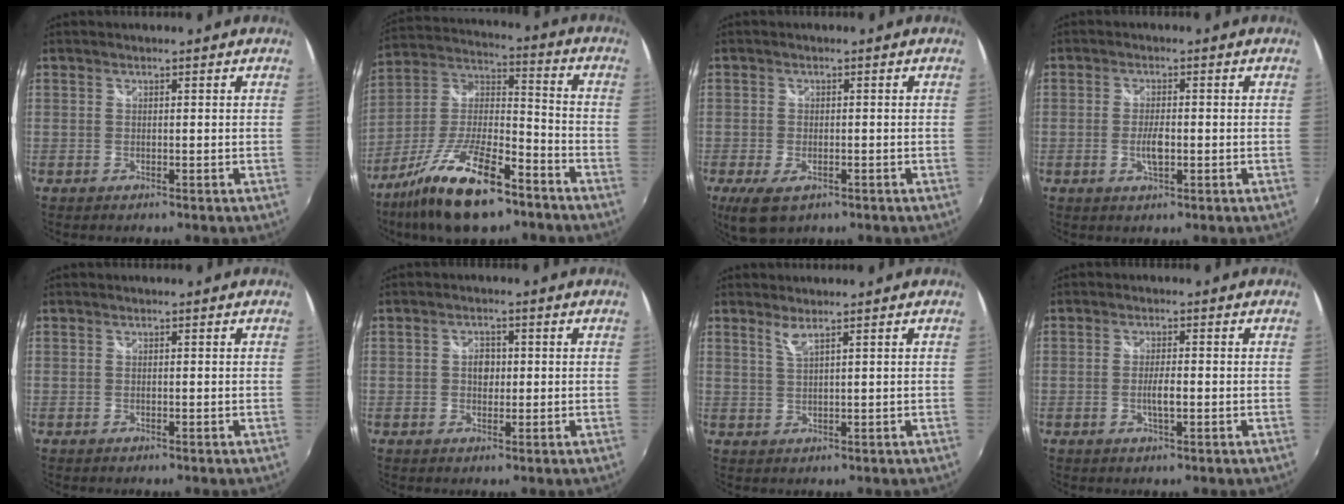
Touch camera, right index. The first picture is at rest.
{"total": 20.2, "force": [-12.6, 7.0, 14.1], "torque": [-0.280, -0.018, -0.228]}
{"total": 5.8, "force": [-3.1, 3.0, 4.0], "torque": [-0.091, -0.021, -0.053]}
{"total": 3.5, "force": [-0.8, 1.2, 3.1], "torque": [-0.062, -0.004, -0.015]}
{"total": 0.0}
{"total": 2.8, "force": [0.1, 2.2, 1.8], "torque": [-0.026, 0.006, 0.000]}
{"total": 2.1, "force": [1.5, -0.2, 1.4], "torque": [-0.028, -0.004, 0.028]}
{"total": 2.8, "force": [-0.6, 0.5, 2.6], "torque": [-0.049, -0.003, -0.011]}